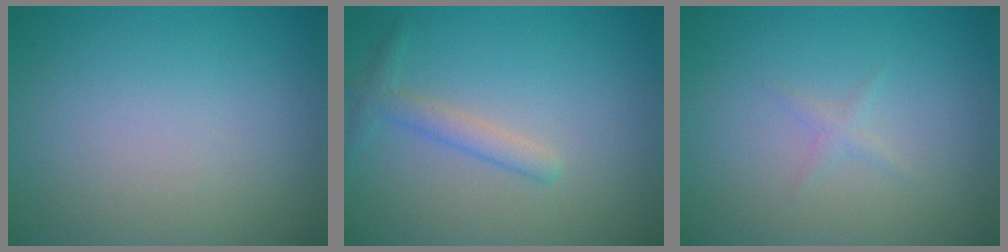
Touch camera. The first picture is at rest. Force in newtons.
{"total": 1.8, "press": 1.8, "slide": 0.1}
{"total": 0.7, "press": 0.7, "slide": 0.0}